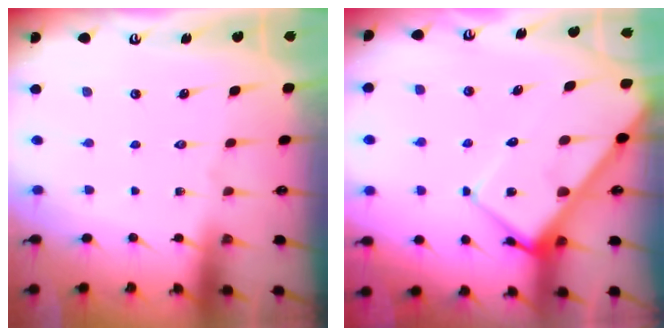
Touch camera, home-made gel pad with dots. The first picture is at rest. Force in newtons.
{"total": 9.7, "press": 9.7, "slide": 0.8}